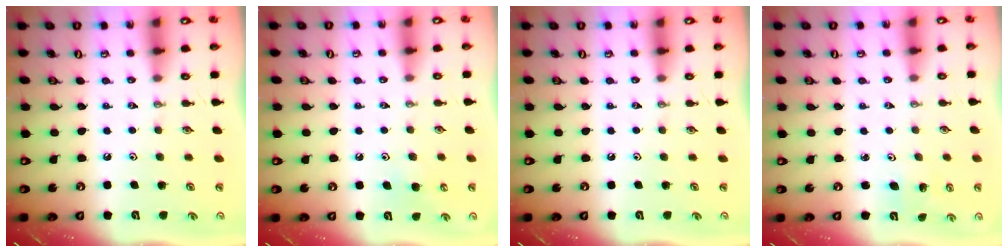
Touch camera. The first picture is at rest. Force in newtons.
{"total": 6.6, "press": 6.6, "slide": 0.6}
{"total": 0.0}
{"total": 2.0, "press": 2.0, "slide": 0.1}